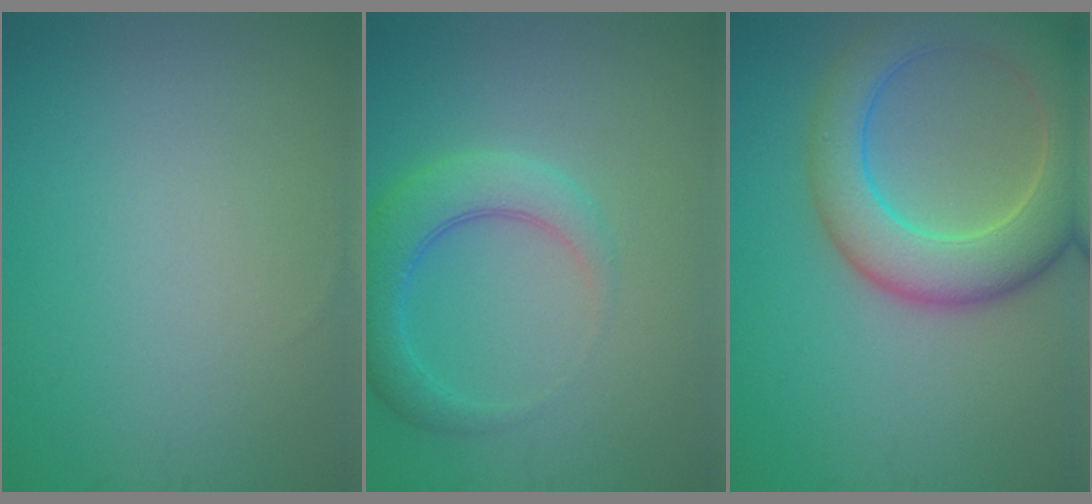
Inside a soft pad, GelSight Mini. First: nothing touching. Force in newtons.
{"total": 4.1, "press": 4.1, "slide": 0.2}
{"total": 8.7, "press": 8.7, "slide": 0.5}